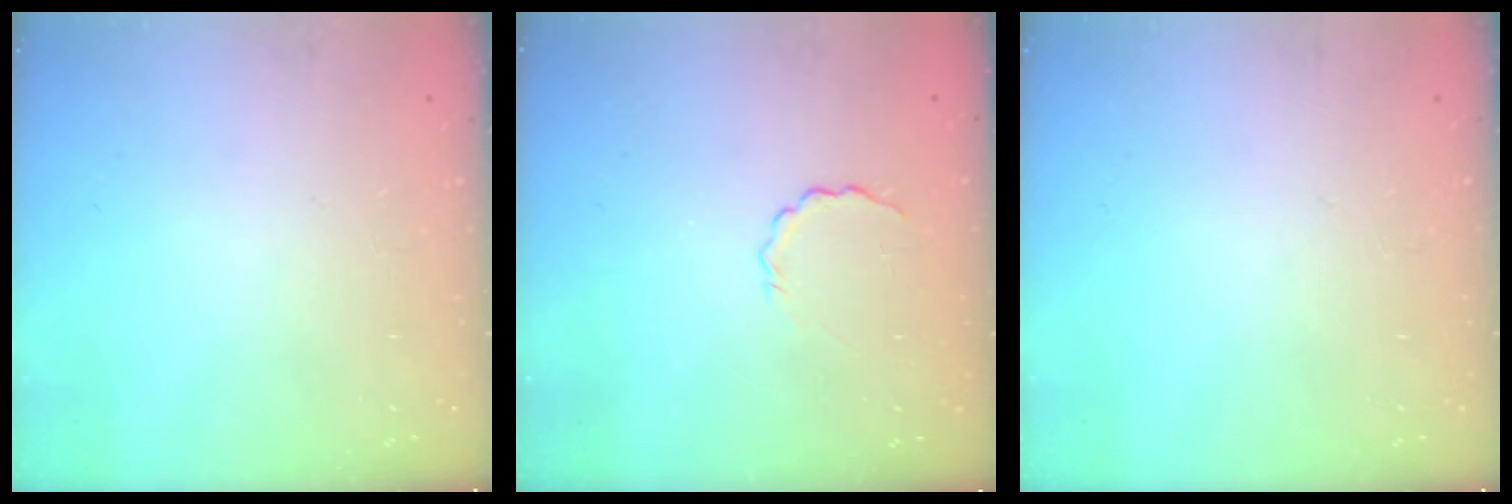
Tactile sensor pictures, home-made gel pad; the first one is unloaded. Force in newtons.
{"total": 2.7, "press": 2.5, "slide": 0.8}
{"total": 0.0}